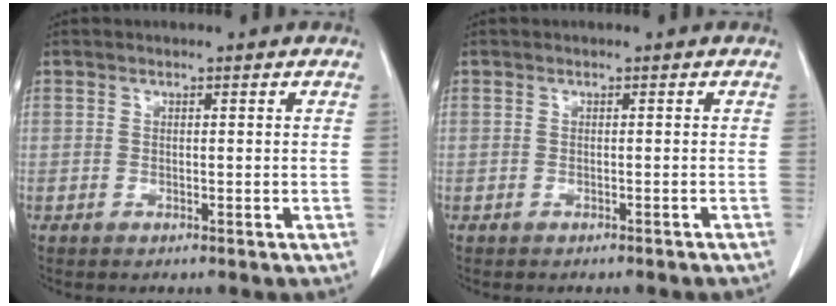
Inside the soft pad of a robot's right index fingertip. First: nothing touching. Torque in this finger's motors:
{"motor_torque": [-0.03, -0.04, -0.03, -0.01]}